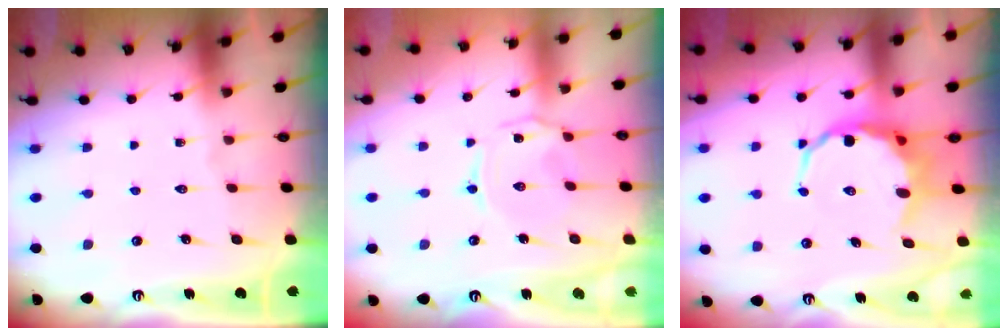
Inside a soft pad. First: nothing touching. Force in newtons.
{"total": 1.5, "press": 1.4, "slide": 0.5}
{"total": 8.6, "press": 8.3, "slide": 1.9}